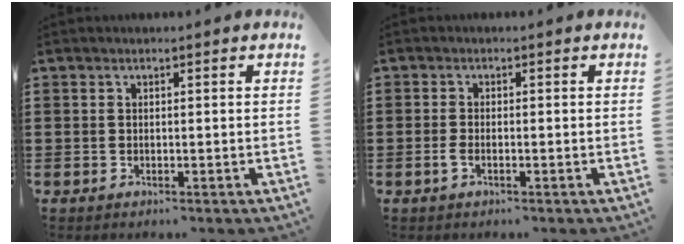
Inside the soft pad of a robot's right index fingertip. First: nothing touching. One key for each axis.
{"total": 1.3, "fx": -0.5, "fy": 0.4, "fz": 1.1, "tx": -0.028, "ty": -0.004, "tz": -0.012}